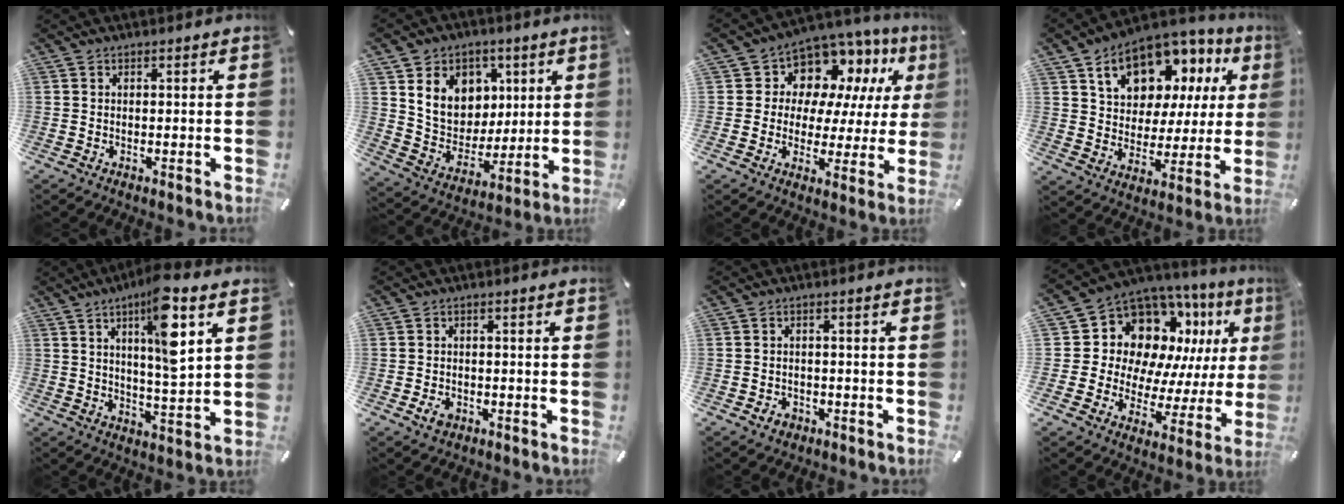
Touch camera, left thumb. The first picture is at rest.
{"total": 13.3, "force": [4.9, 11.6, 4.4], "torque": [-0.076, -0.027, 0.101]}
{"total": 9.9, "force": [6.4, 7.3, 1.6], "torque": [-0.043, -0.067, 0.124]}
{"total": 14.3, "force": [8.3, 9.8, 6.3], "torque": [-0.114, -0.048, 0.151]}
{"total": 13.6, "force": [5.8, 3.5, 11.8], "torque": [-0.177, -0.023, 0.088]}
{"total": 2.7, "force": [-1.2, 1.9, 1.5], "torque": [-0.034, 0.003, -0.025]}
{"total": 2.6, "force": [-1.3, 2.0, 1.0], "torque": [-0.018, 0.006, -0.027]}
{"total": 13.8, "force": [6.8, 10.5, 5.8], "torque": [-0.096, -0.079, 0.131]}